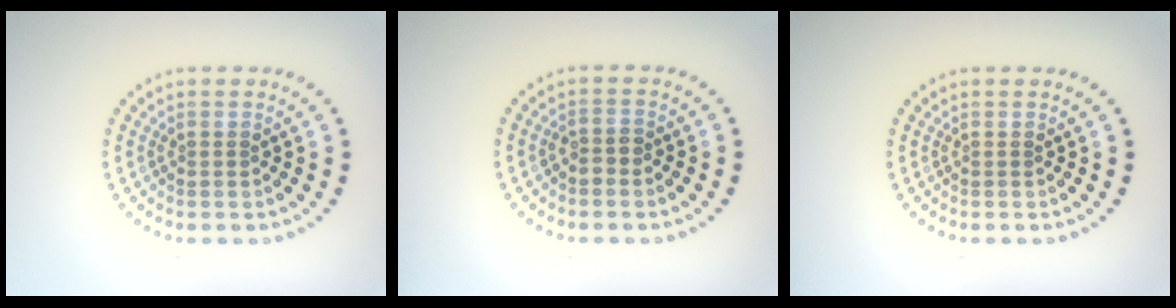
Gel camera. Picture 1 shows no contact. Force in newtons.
{"total": 1.3, "press": 1.2, "slide": 0.6}
{"total": 0.0}